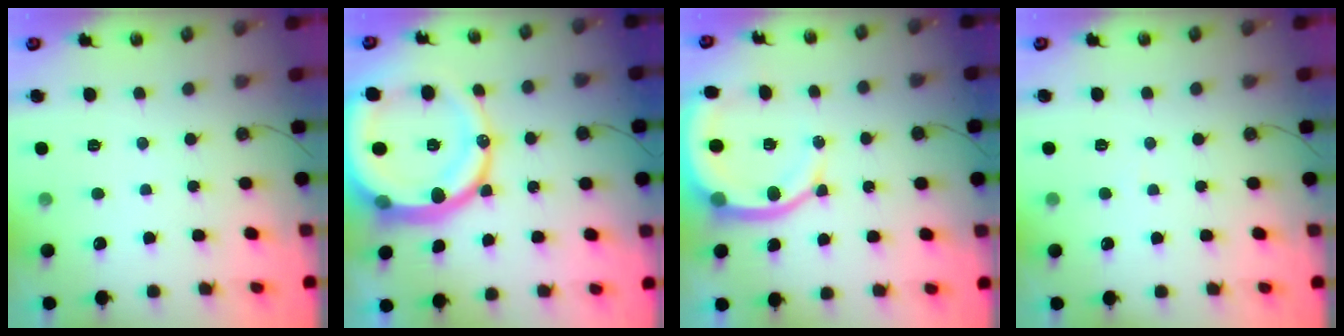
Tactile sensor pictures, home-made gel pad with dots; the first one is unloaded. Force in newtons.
{"total": 25.7, "press": 25.5, "slide": 3.3}
{"total": 11.3, "press": 11.2, "slide": 1.5}
{"total": 3.5, "press": 3.5, "slide": 0.4}